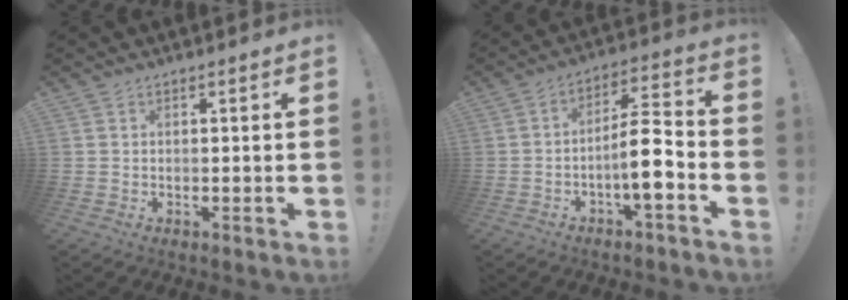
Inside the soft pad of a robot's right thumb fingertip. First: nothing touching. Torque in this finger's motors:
{"motor_torque": [1.98, 1.99, 2.25, -0.52, 0.74]}